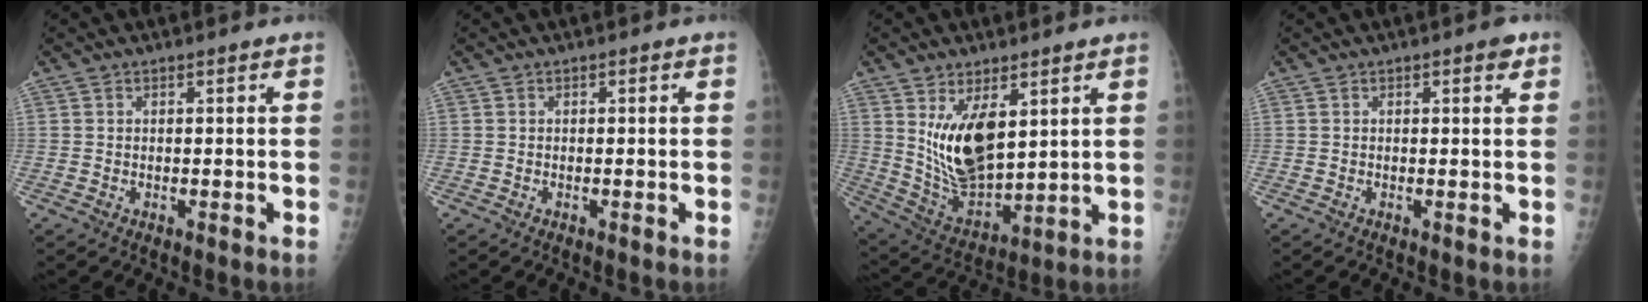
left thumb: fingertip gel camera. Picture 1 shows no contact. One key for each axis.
{"total": 0.0}
{"total": 13.8, "fx": 4.8, "fy": 6.8, "fz": 11.0, "tx": -0.175, "ty": -0.035, "tz": 0.111}
{"total": 1.7, "fx": 1.0, "fy": 0.6, "fz": 1.3, "tx": -0.014, "ty": -0.002, "tz": 0.010}